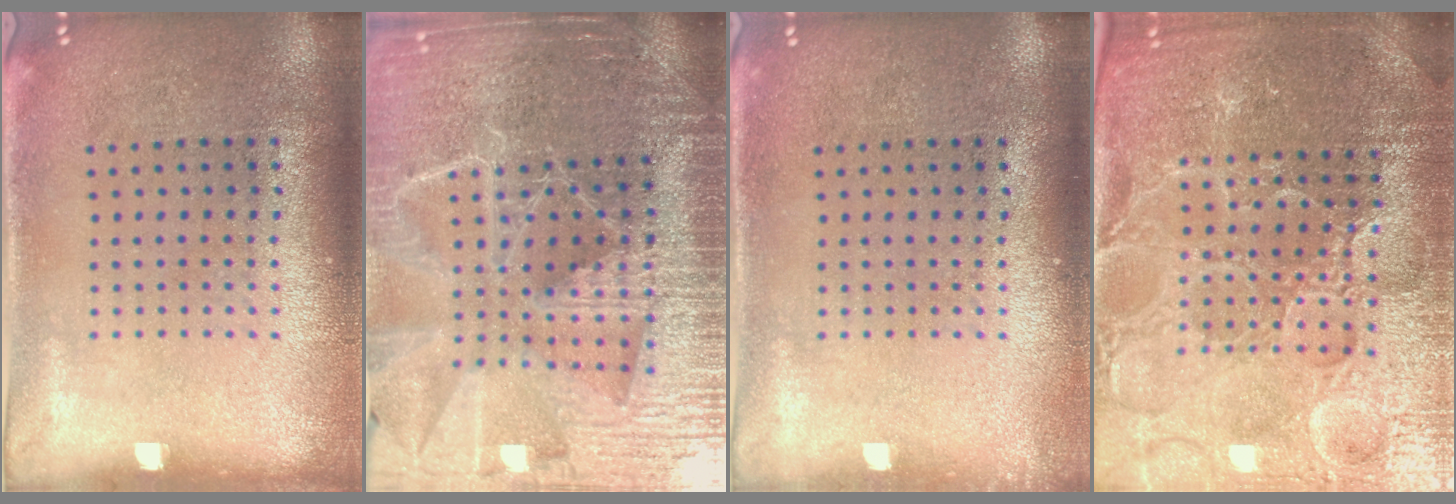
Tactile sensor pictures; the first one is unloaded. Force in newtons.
{"total": 5.6, "press": 5.0, "slide": 2.4}
{"total": 0.7, "press": 0.7, "slide": 0.1}
{"total": 5.4, "press": 5.0, "slide": 2.1}